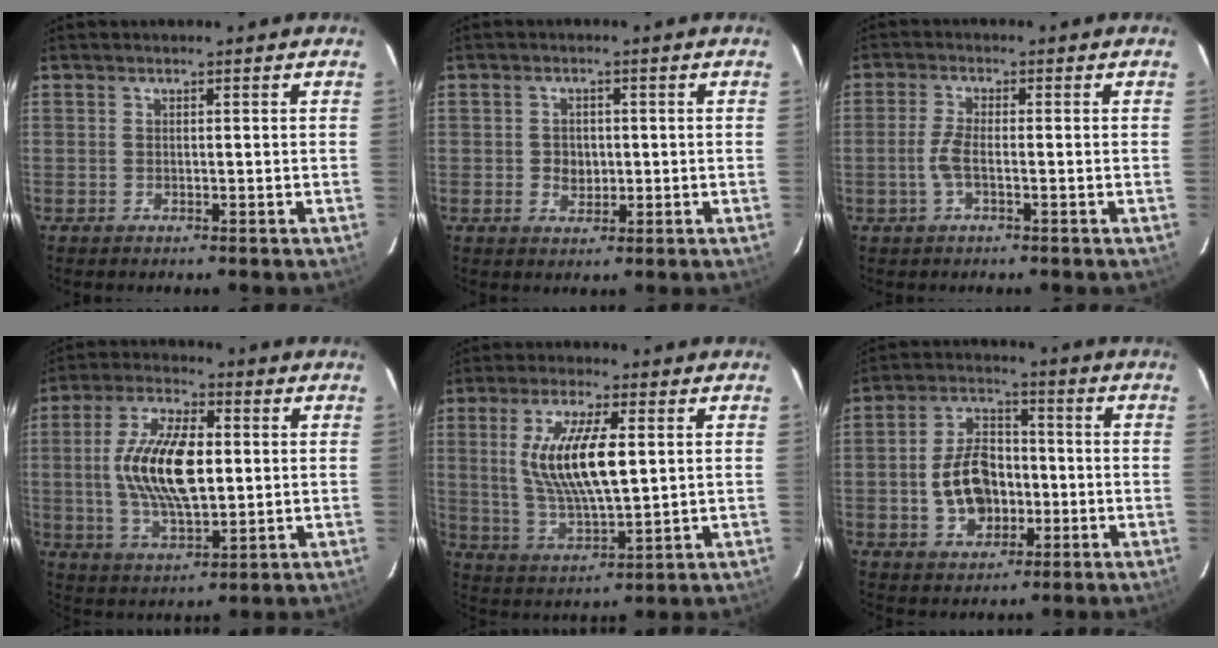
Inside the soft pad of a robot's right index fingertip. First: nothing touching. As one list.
[{"total": 3.0, "force": [-0.4, 2.7, 1.3], "torque": [-0.025, 0.005, -0.003]}, {"total": 3.7, "force": [-1.1, 1.0, 3.4], "torque": [-0.079, 0.001, -0.023]}, {"total": 14.9, "force": [0.7, 6.4, 13.4], "torque": [-0.261, 0.005, 0.013]}, {"total": 13.3, "force": [2.4, 4.0, 12.5], "torque": [-0.240, -0.005, 0.053]}, {"total": 11.1, "force": [-2.1, 7.7, 7.7], "torque": [-0.156, 0.022, -0.024]}]